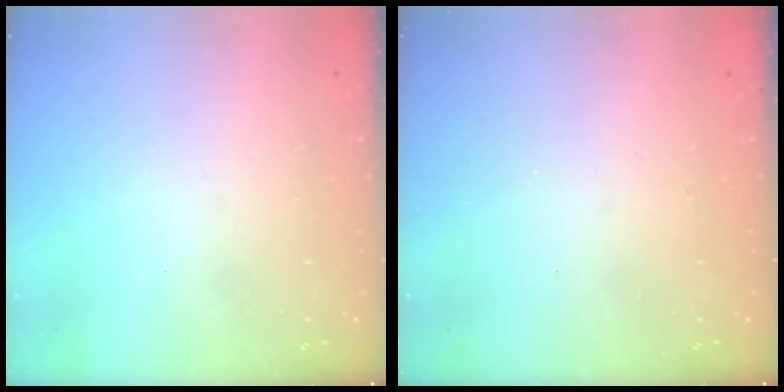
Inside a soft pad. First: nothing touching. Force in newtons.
{"total": 1.2, "press": 1.0, "slide": 0.6}